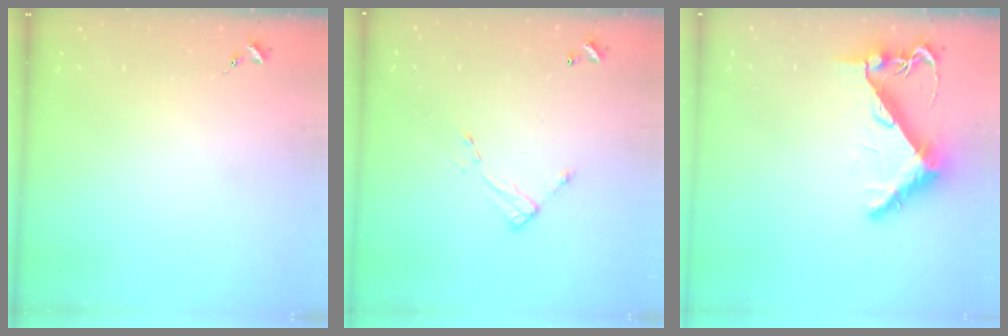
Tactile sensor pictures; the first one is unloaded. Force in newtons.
{"total": 4.7, "press": 4.6, "slide": 0.4}
{"total": 8.3, "press": 8.2, "slide": 1.0}